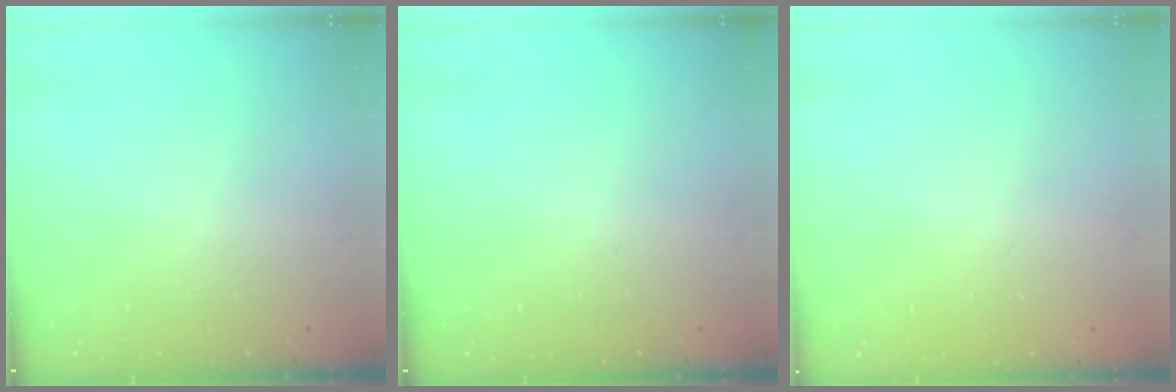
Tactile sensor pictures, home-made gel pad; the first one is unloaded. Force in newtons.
{"total": 0.0}
{"total": 0.0}